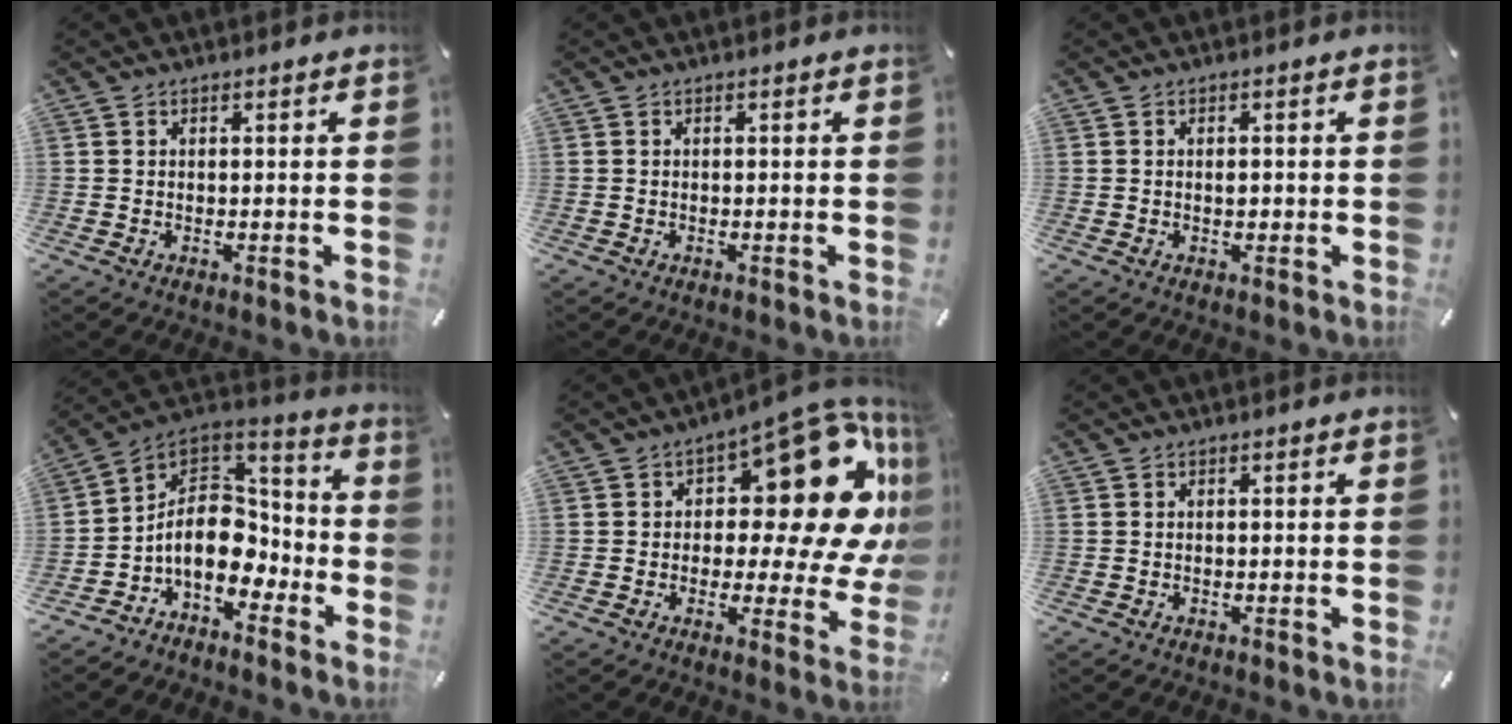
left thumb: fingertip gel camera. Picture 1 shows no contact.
{"total": 0.0}
{"total": 1.2, "force": [-0.1, 0.8, 1.0], "torque": [-0.021, 0.000, -0.001]}
{"total": 12.8, "force": [-4.1, 9.9, 7.0], "torque": [-0.128, 0.000, -0.076]}
{"total": 22.9, "force": [7.8, 11.3, 18.3], "torque": [-0.219, -0.069, 0.137]}
{"total": 0.0}